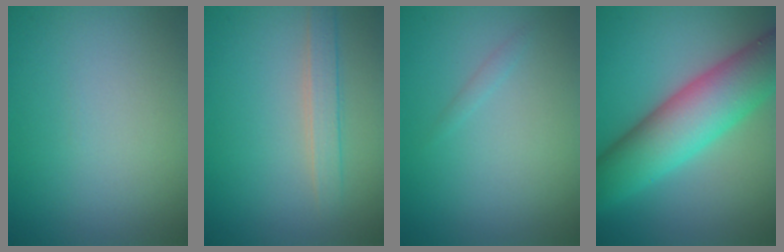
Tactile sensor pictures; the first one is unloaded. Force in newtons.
{"total": 2.1, "press": 2.1, "slide": 0.1}
{"total": 0.5, "press": 0.5, "slide": 0.0}
{"total": 9.5, "press": 9.5, "slide": 0.3}